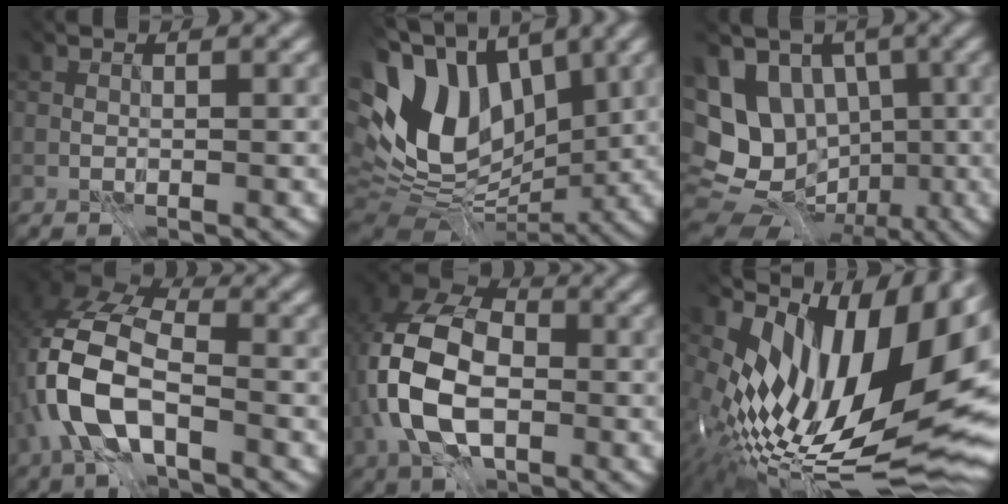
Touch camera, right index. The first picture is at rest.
{"total": 10.9, "force": [-0.4, 7.2, 8.1], "torque": [-0.171, -0.008, 0.009]}
{"total": 8.4, "force": [-1.9, 6.9, 4.4], "torque": [-0.065, -0.019, -0.011]}
{"total": 9.3, "force": [-4.1, 4.0, 7.3], "torque": [-0.182, -0.006, -0.069]}
{"total": 9.8, "force": [-3.1, 5.6, 7.4], "torque": [-0.175, -0.016, -0.044]}
{"total": 15.3, "force": [0.9, 8.0, 13.0], "torque": [-0.211, 0.001, 0.041]}